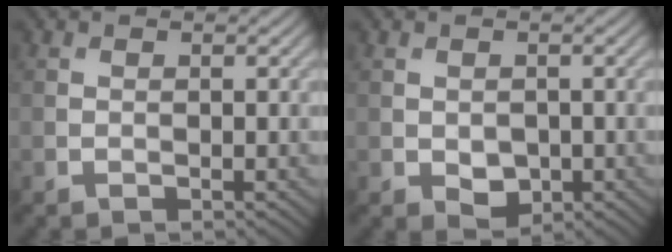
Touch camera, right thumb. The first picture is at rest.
{"total": 2.4, "force": [-0.5, 1.7, 1.6], "torque": [-0.031, -0.010, -0.004]}